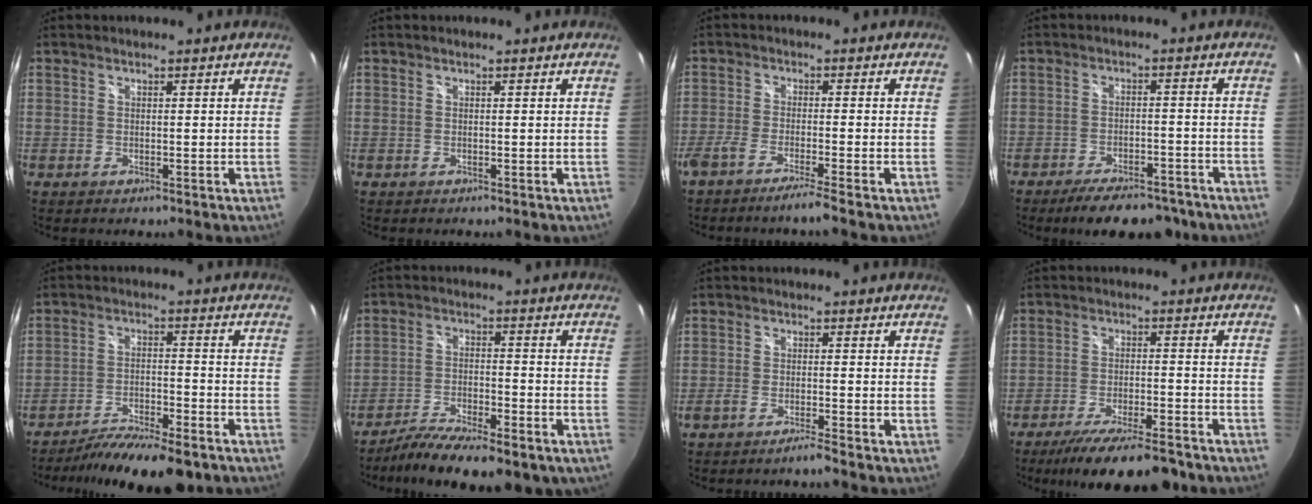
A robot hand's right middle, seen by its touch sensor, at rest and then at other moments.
{"total": 0.0}
{"total": 5.3, "force": [-4.3, -0.7, 3.0], "torque": [-0.074, -0.013, -0.081]}
{"total": 12.1, "force": [-9.6, 4.3, 5.9], "torque": [-0.115, -0.008, -0.134]}
{"total": 13.9, "force": [-11.5, 3.0, 7.3], "torque": [-0.142, -0.024, -0.182]}
{"total": 14.8, "force": [-11.0, 4.5, 8.8], "torque": [-0.170, -0.039, -0.176]}
{"total": 2.9, "force": [-2.7, -0.3, 1.1], "torque": [-0.040, -0.003, -0.053]}
{"total": 14.5, "force": [-11.9, 2.6, 7.7], "torque": [-0.148, -0.026, -0.183]}